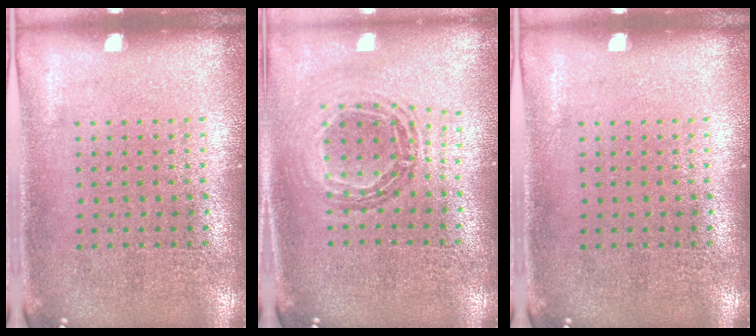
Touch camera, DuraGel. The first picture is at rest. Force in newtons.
{"total": 0.8, "press": 0.8, "slide": 0.0}
{"total": 0.0}